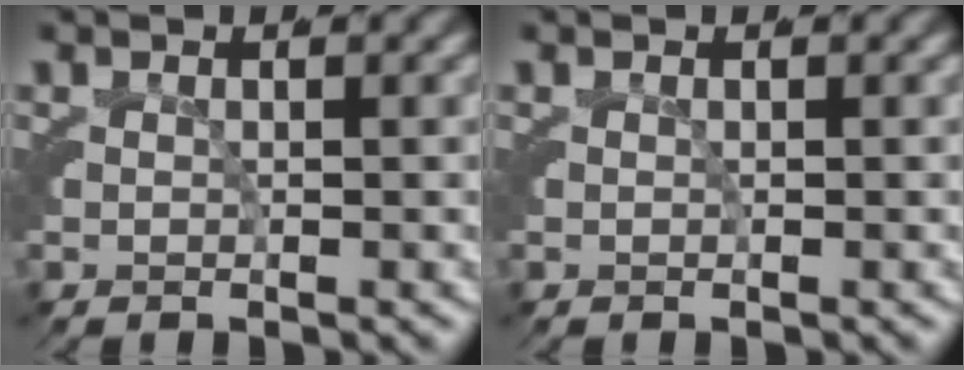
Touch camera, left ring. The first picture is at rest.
{"total": 0.0}